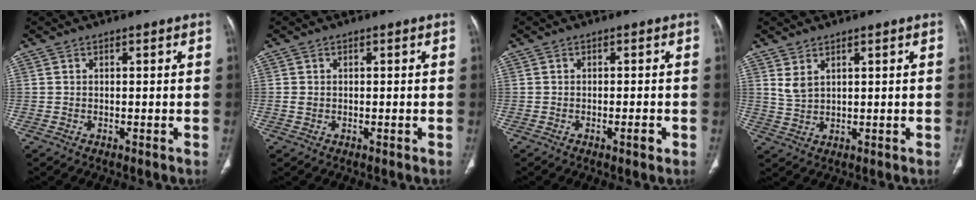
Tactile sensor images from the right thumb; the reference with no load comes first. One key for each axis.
{"total": 0.9, "fx": 0.0, "fy": 0.8, "fz": 0.5, "tx": -0.013, "ty": 0.002, "tz": 0.003}
{"total": 1.9, "fx": -0.9, "fy": 0.4, "fz": 1.7, "tx": -0.023, "ty": -0.002, "tz": -0.012}
{"total": 3.0, "fx": 1.9, "fy": 1.3, "fz": 1.9, "tx": -0.040, "ty": -0.011, "tz": 0.048}